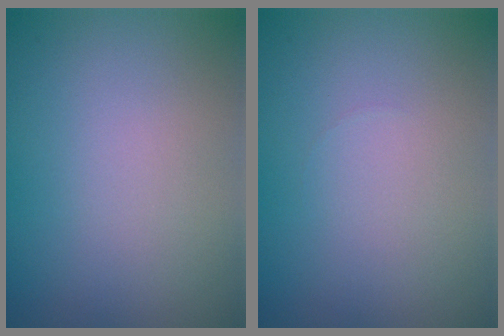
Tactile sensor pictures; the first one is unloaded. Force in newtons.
{"total": 0.0}